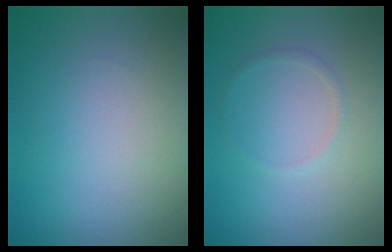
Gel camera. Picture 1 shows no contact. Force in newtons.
{"total": 0.7, "press": 0.7, "slide": 0.0}